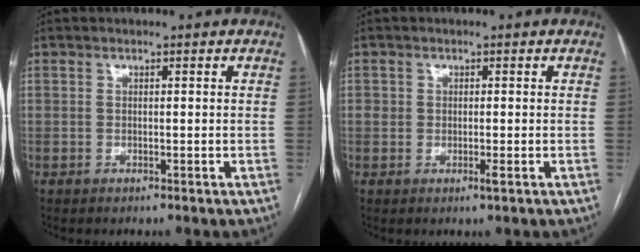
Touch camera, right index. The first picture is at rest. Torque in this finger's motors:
{"motor_torque": [0.13, 0.19, 0.02, 0.00]}